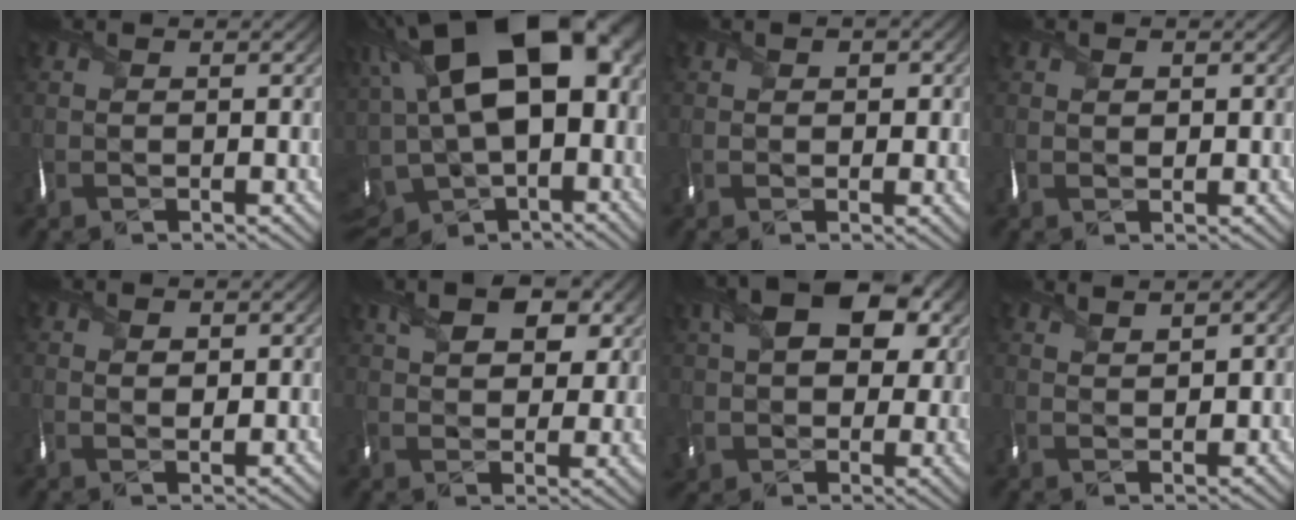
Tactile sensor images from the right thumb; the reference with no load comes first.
{"total": 22.3, "force": [2.9, 12.9, 18.0], "torque": [-0.339, 0.002, 0.067]}
{"total": 1.8, "force": [0.4, 1.4, 1.0], "torque": [-0.016, -0.002, 0.008]}
{"total": 1.1, "force": [0.5, 0.7, 0.7], "torque": [-0.014, -0.002, 0.010]}
{"total": 1.8, "force": [0.9, 0.9, 1.3], "torque": [-0.025, -0.003, 0.018]}
{"total": 9.1, "force": [4.5, 4.9, 6.2], "torque": [-0.118, 0.010, 0.078]}
{"total": 13.1, "force": [4.3, 8.6, 8.9], "torque": [-0.191, 0.005, 0.085]}
{"total": 2.3, "force": [1.8, 0.4, 1.4], "torque": [-0.026, -0.003, 0.040]}